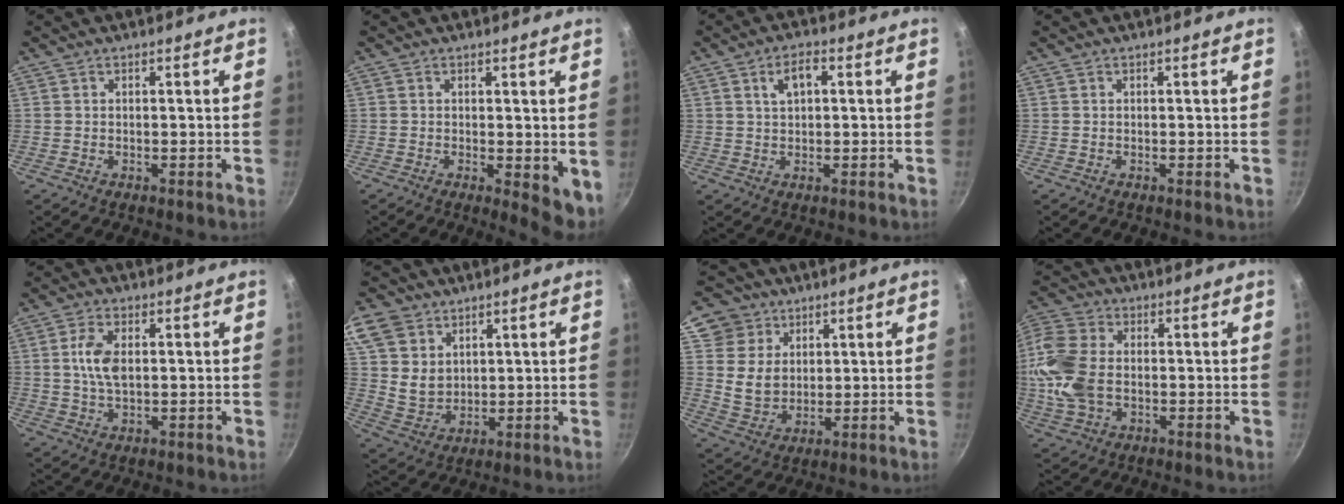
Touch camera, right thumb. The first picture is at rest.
{"total": 5.2, "force": [-0.1, 2.1, 4.7], "torque": [-0.052, -0.006, 0.002]}
{"total": 4.5, "force": [1.2, 2.4, 3.6], "torque": [-0.052, 0.010, 0.021]}
{"total": 0.0}
{"total": 6.4, "force": [0.8, 3.5, 5.3], "torque": [-0.100, 0.004, 0.013]}
{"total": 12.7, "force": [6.2, 9.7, 5.4], "torque": [-0.098, -0.015, 0.130]}
{"total": 10.3, "force": [4.6, 8.7, 3.1], "torque": [-0.025, -0.015, 0.087]}
{"total": 14.4, "force": [-0.8, 9.7, 10.5], "torque": [-0.218, 0.019, -0.024]}